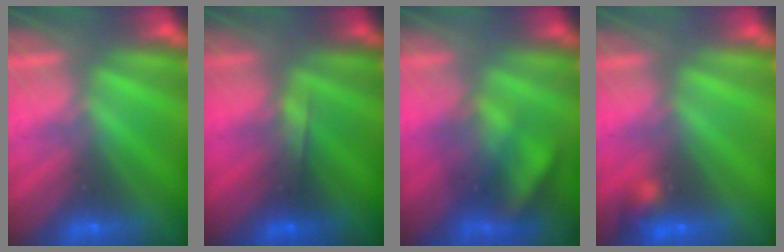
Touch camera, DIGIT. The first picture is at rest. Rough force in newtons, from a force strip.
{"total": 3.9}
{"total": 3.7}
{"total": 3.0}